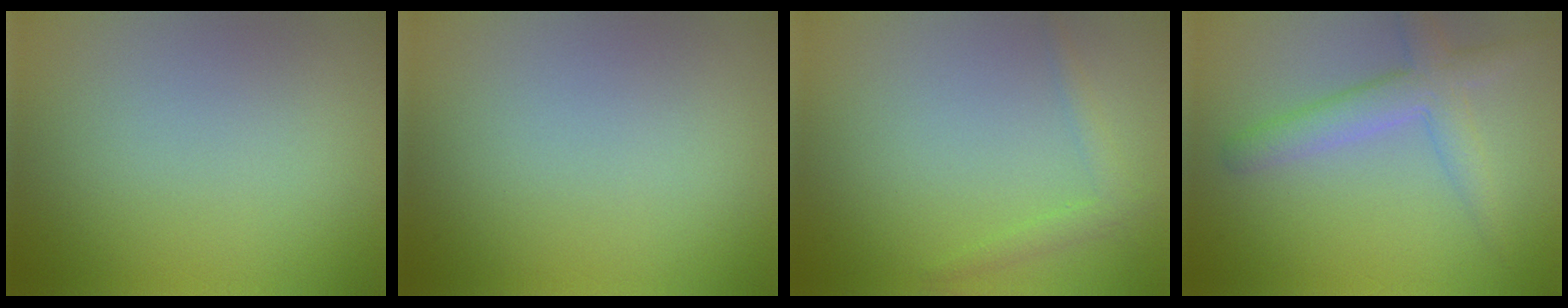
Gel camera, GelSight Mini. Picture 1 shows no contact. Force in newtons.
{"total": 0.0}
{"total": 1.6, "press": 1.6, "slide": 0.1}
{"total": 4.0, "press": 4.0, "slide": 0.3}